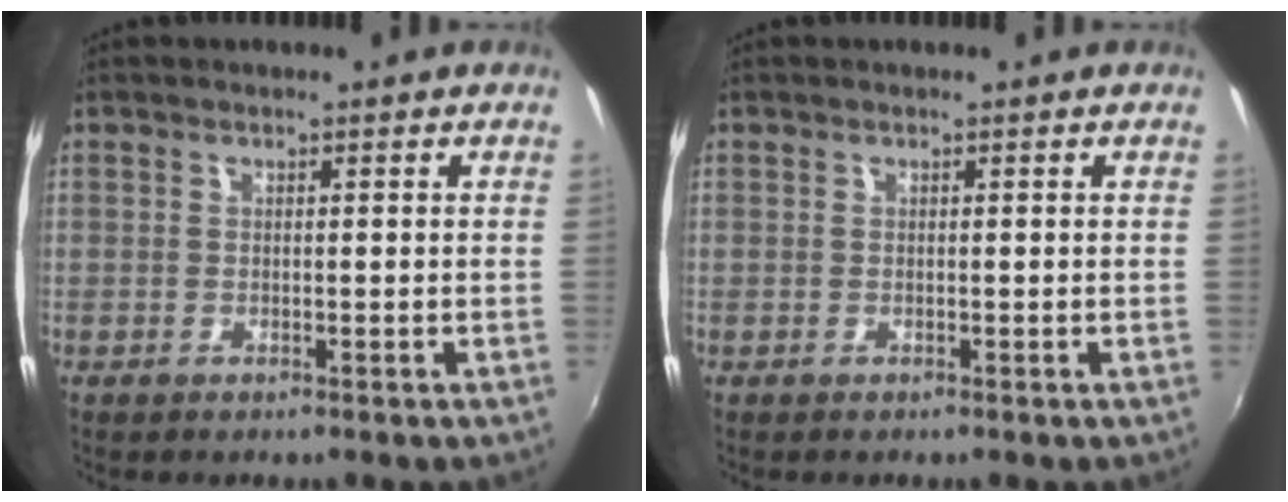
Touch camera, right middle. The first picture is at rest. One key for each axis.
{"total": 0.0}